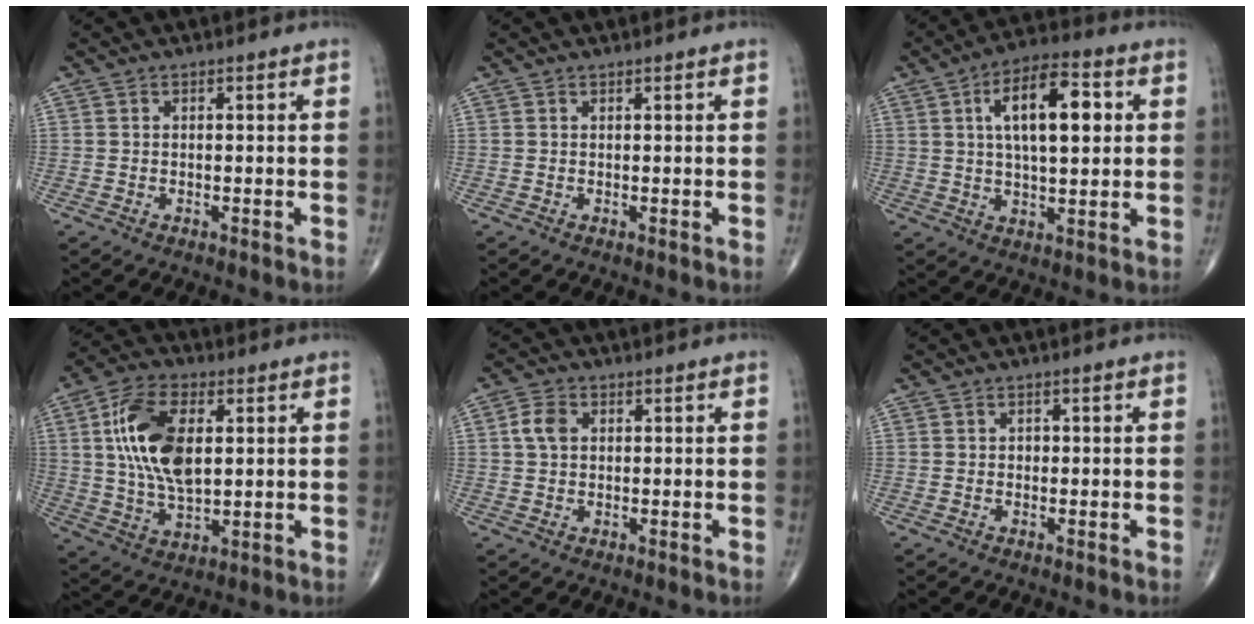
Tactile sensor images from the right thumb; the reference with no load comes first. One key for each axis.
{"total": 0.0}
{"total": 14.0, "fx": 3.4, "fy": 6.0, "fz": 12.1, "tx": -0.185, "ty": 0.006, "tz": 0.051}
{"total": 15.1, "fx": 3.1, "fy": 7.8, "fz": 12.5, "tx": -0.237, "ty": -0.002, "tz": 0.058}
{"total": 3.8, "fx": 0.8, "fy": 2.8, "fz": 2.5, "tx": -0.050, "ty": 0.005, "tz": 0.012}
{"total": 0.7, "fx": 0.0, "fy": 0.6, "fz": 0.3, "tx": 0.000, "ty": 0.003, "tz": -0.002}